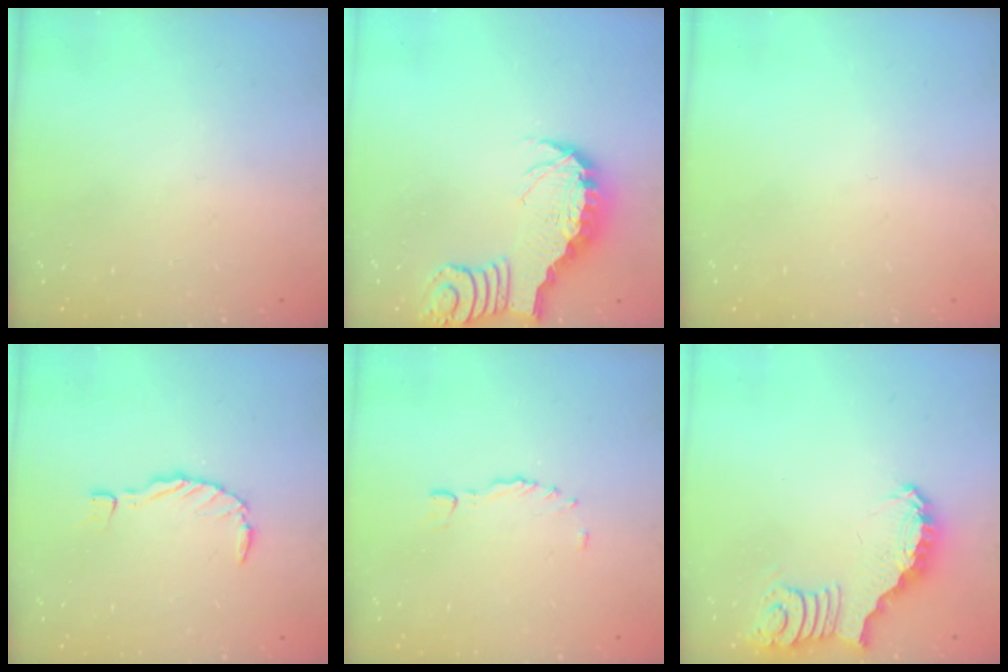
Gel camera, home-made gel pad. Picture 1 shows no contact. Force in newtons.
{"total": 3.0, "press": 3.0, "slide": 0.4}
{"total": 0.0}
{"total": 0.0}
{"total": 1.1, "press": 0.9, "slide": 0.7}
{"total": 3.4, "press": 3.3, "slide": 0.8}